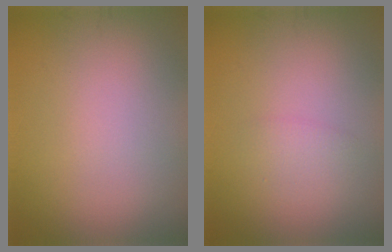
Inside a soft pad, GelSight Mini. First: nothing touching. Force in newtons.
{"total": 1.2, "press": 1.2, "slide": 0.2}